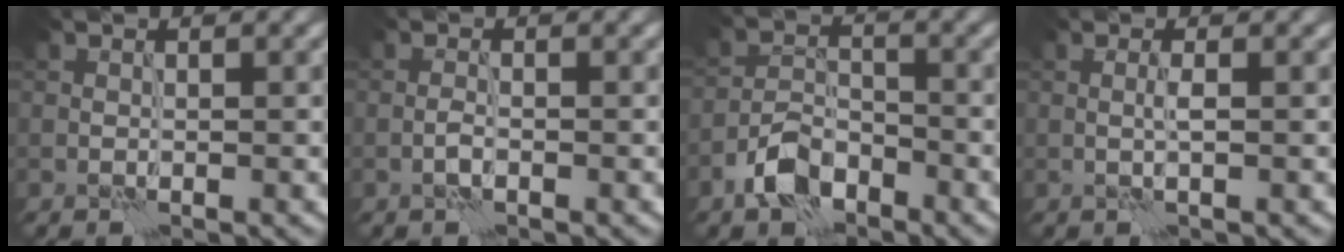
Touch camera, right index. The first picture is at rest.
{"total": 1.1, "force": [-0.6, 0.3, 0.8], "torque": [-0.019, 0.003, -0.014]}
{"total": 4.2, "force": [-2.9, 2.2, 2.2], "torque": [-0.037, 0.005, -0.064]}
{"total": 0.9, "force": [0.1, -0.1, 0.9], "torque": [-0.021, 0.002, 0.000]}